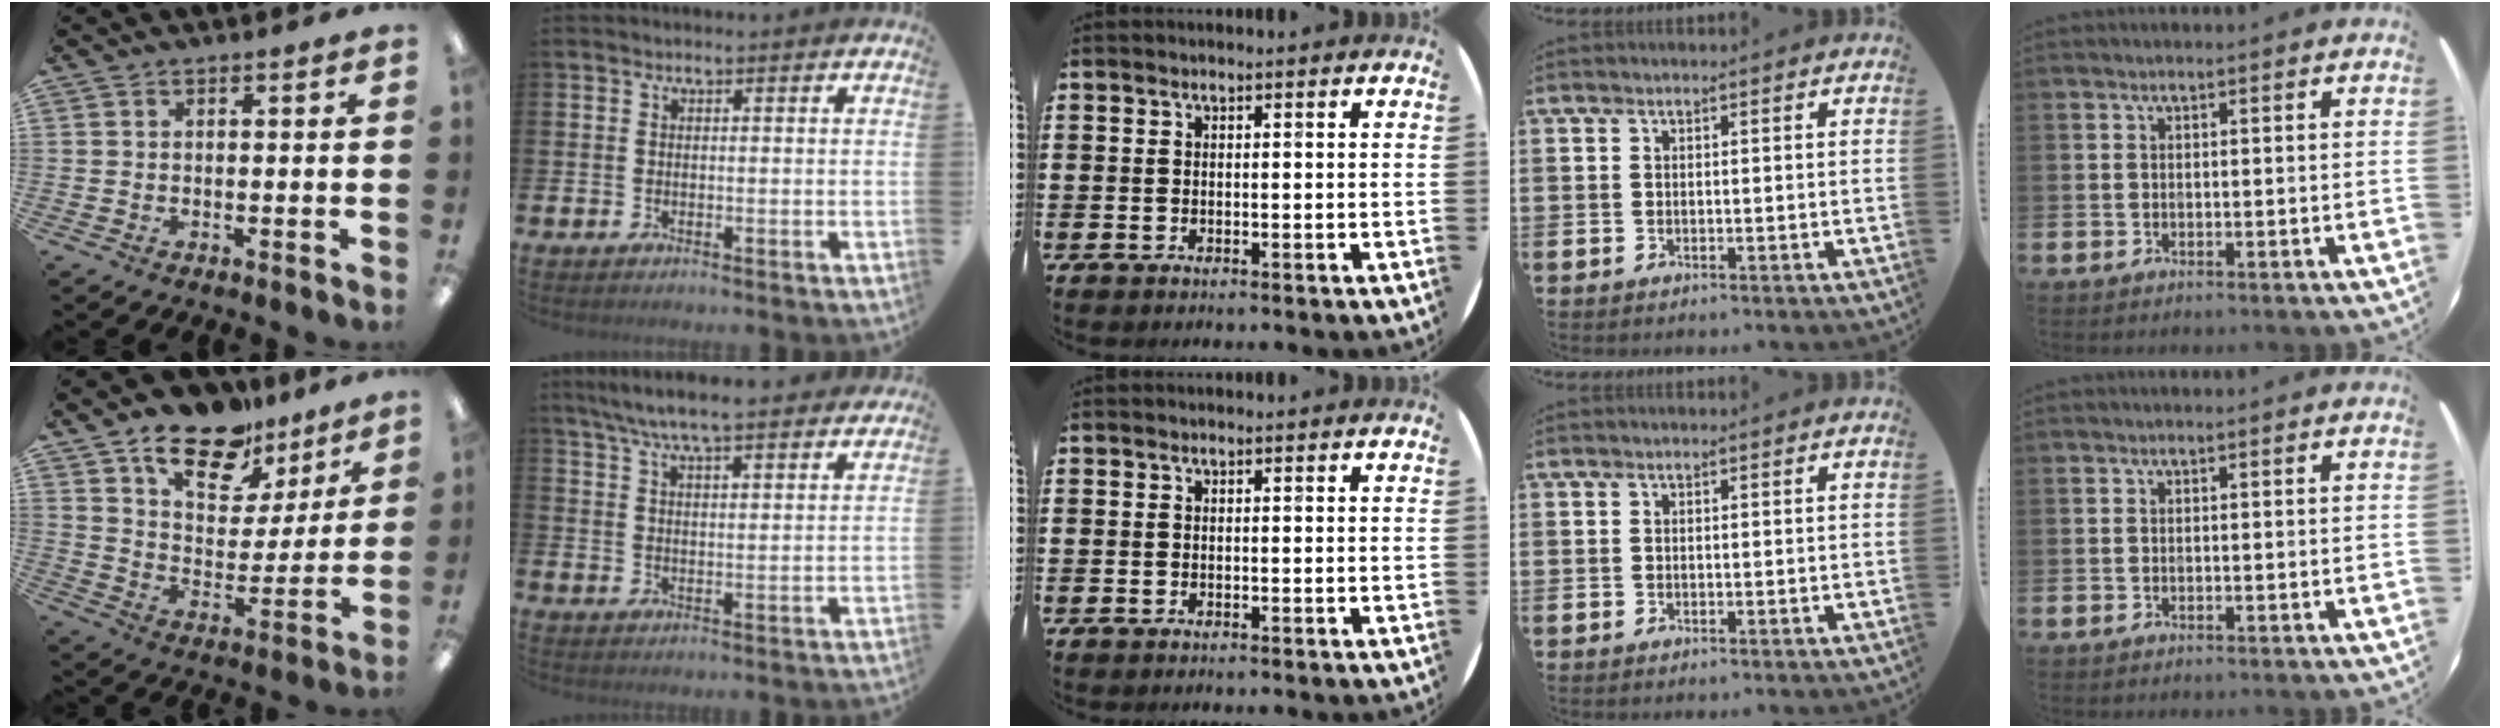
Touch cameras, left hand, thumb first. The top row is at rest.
{"thumb": {"total": 21.3, "force": [15.5, 9.9, 10.9], "torque": [-0.203, -0.092, 0.276]}, "index": {"total": 7.3, "force": [6.8, 0.7, 2.5], "torque": [-0.067, -0.027, 0.123]}}